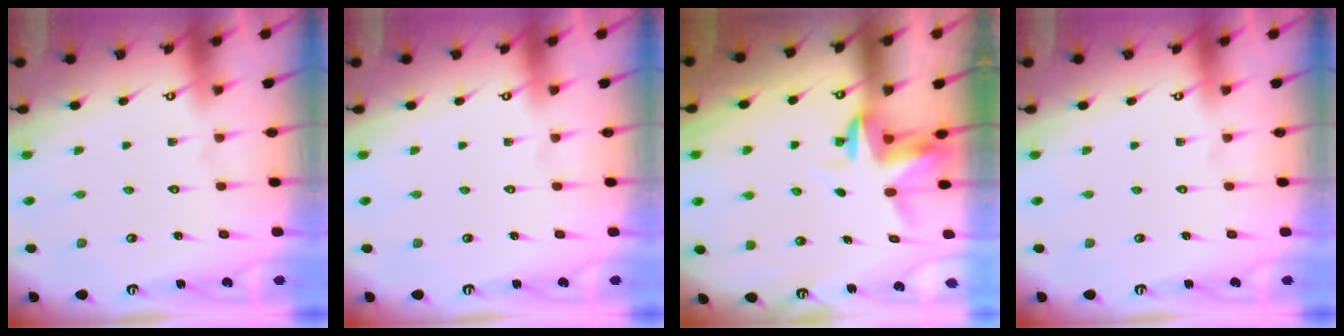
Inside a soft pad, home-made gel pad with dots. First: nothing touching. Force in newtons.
{"total": 0.0}
{"total": 3.3, "press": 3.3, "slide": 0.4}
{"total": 0.0}